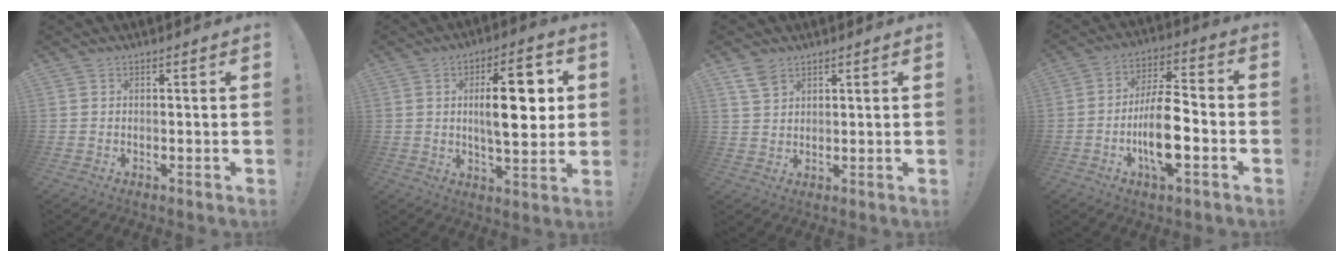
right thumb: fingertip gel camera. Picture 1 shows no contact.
{"total": 15.0, "force": [2.4, 5.7, 13.6], "torque": [-0.200, 0.005, 0.035]}
{"total": 4.7, "force": [3.3, 2.6, 2.2], "torque": [-0.039, -0.016, 0.063]}
{"total": 14.4, "force": [-4.1, 5.5, 12.6], "torque": [-0.236, 0.012, -0.074]}